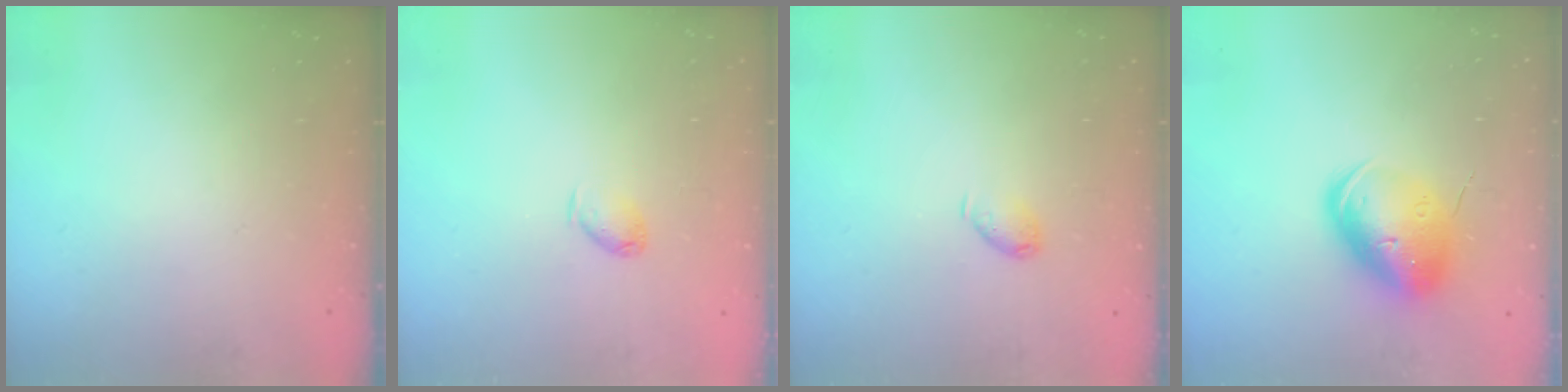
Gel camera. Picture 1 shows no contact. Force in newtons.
{"total": 4.1, "press": 4.0, "slide": 0.7}
{"total": 4.8, "press": 4.7, "slide": 1.0}
{"total": 14.4, "press": 14.2, "slide": 2.6}